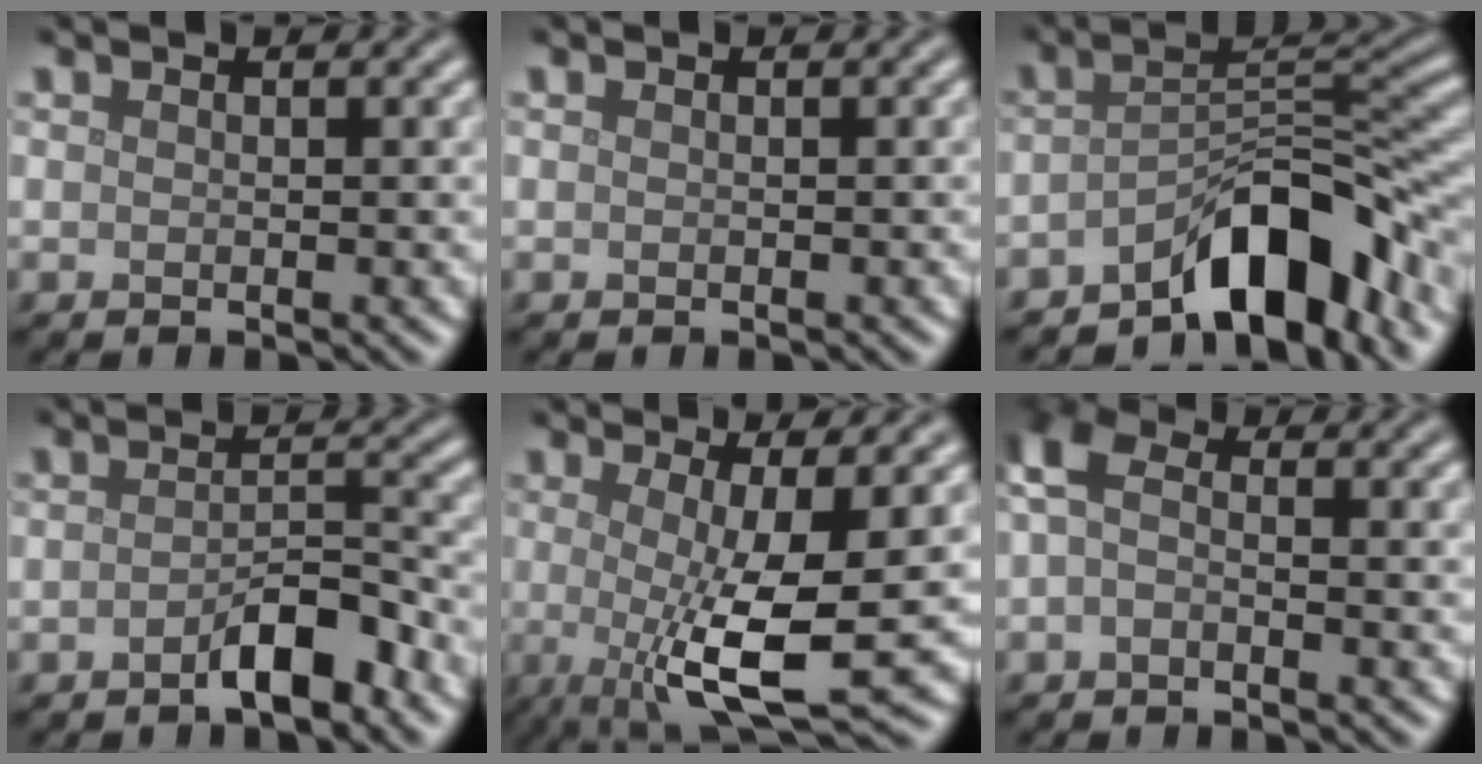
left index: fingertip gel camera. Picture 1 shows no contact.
{"total": 0.0}
{"total": 8.3, "force": [-5.5, 3.0, 5.4], "torque": [-0.060, 0.013, -0.094]}
{"total": 3.5, "force": [-2.4, 1.1, 2.4], "torque": [-0.035, 0.013, -0.042]}
{"total": 8.5, "force": [-0.9, 2.2, 8.2], "torque": [-0.132, -0.013, -0.016]}
{"total": 3.6, "force": [-0.3, 2.1, 2.9], "torque": [-0.067, 0.010, -0.020]}